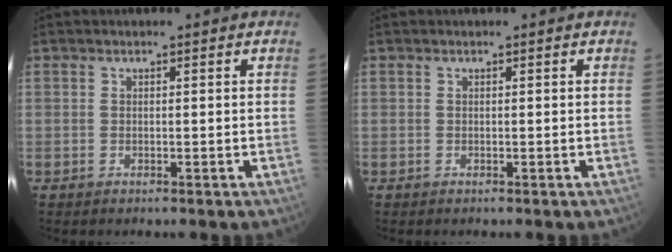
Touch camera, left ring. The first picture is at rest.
{"total": 0.0}